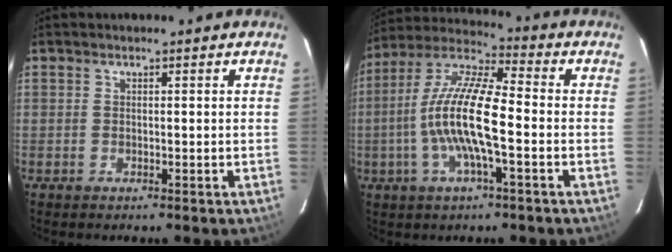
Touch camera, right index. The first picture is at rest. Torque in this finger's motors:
{"motor_torque": [1.02, -0.69, 1.05, 0.21]}